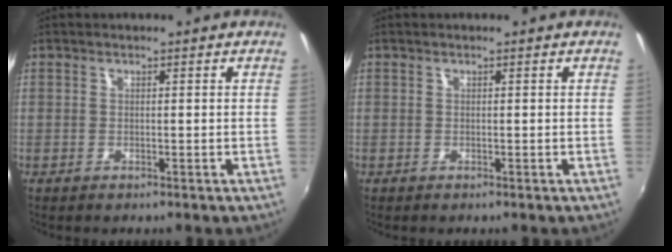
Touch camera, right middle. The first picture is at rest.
{"total": 0.0}